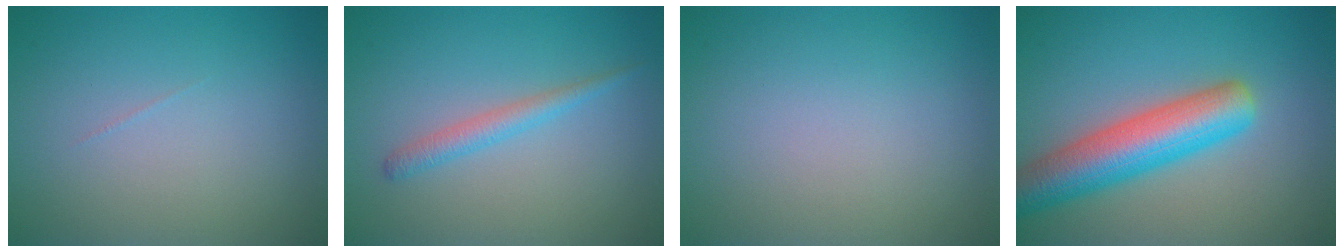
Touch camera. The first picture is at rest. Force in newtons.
{"total": 1.8, "press": 1.8, "slide": 0.0}
{"total": 0.0}
{"total": 7.2, "press": 7.2, "slide": 0.4}